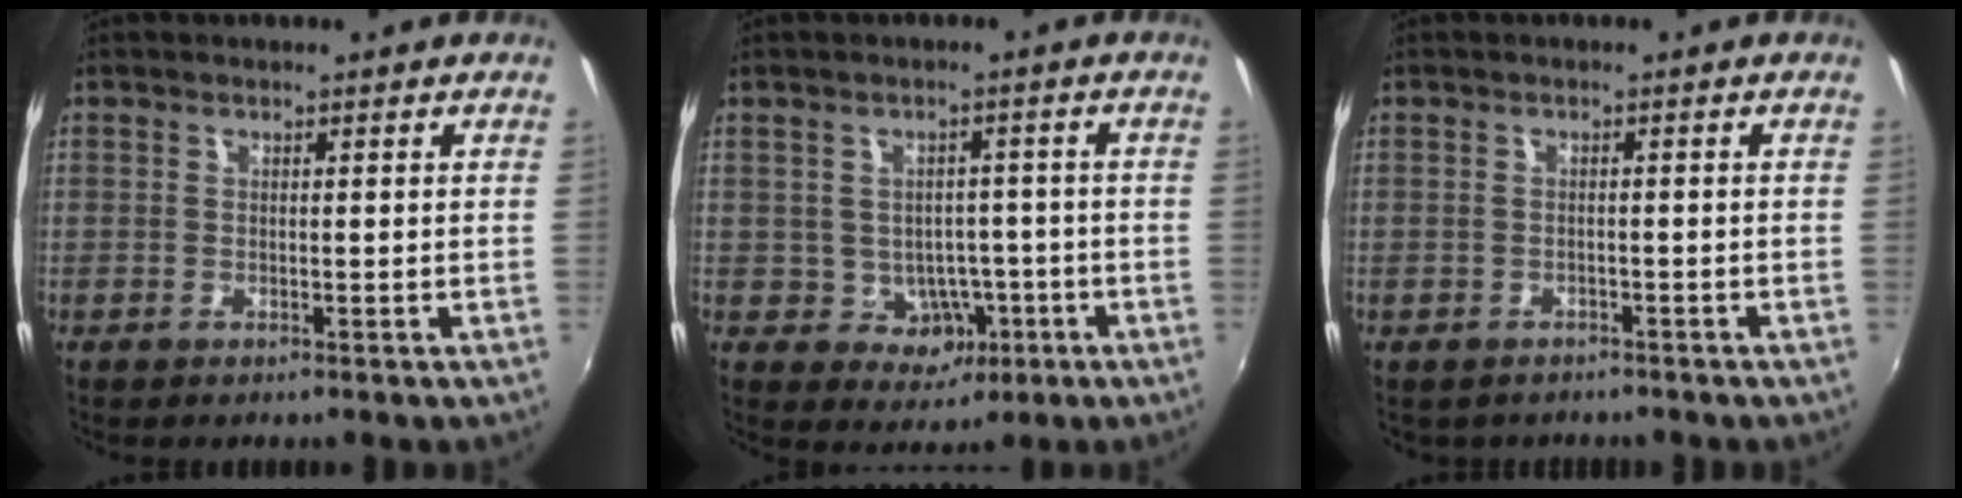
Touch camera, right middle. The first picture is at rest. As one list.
[{"total": 4.9, "force": [-1.3, 4.5, 1.5], "torque": [-0.036, 0.010, 0.002]}, {"total": 1.8, "force": [-1.5, 0.8, 0.4], "torque": [-0.013, -0.011, -0.019]}]